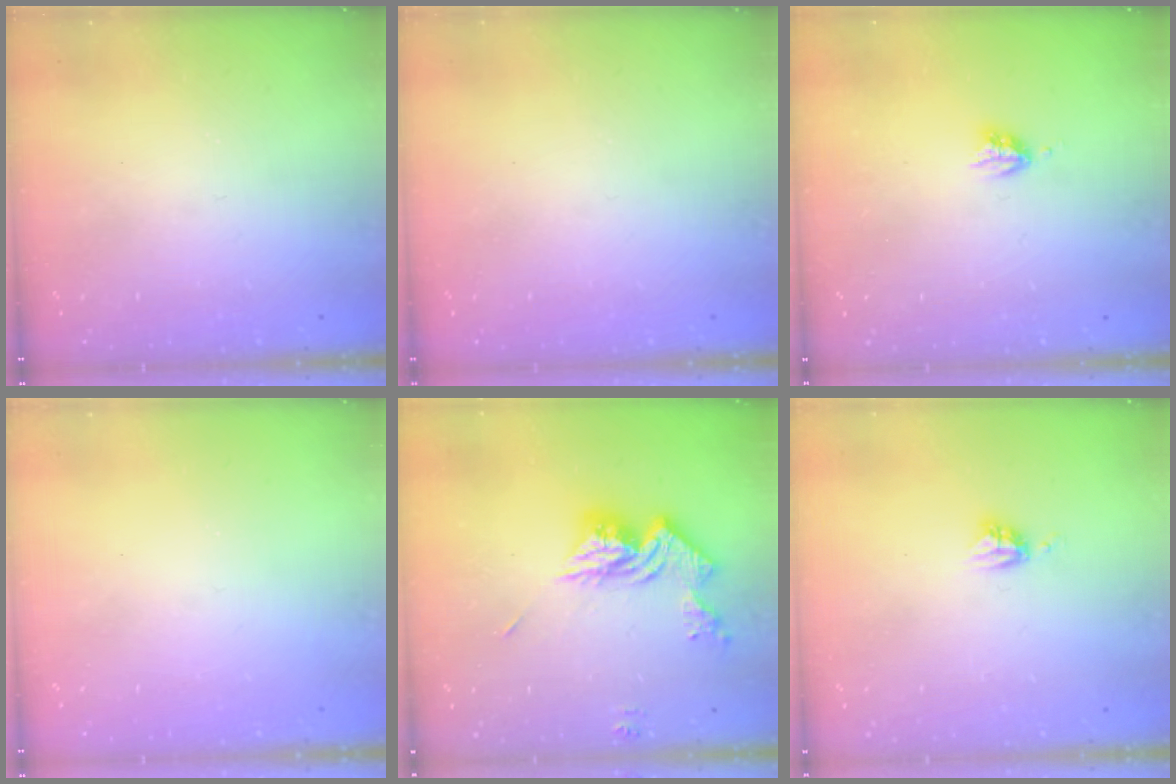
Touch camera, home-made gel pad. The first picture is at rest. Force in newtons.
{"total": 0.0}
{"total": 3.6, "press": 3.6, "slide": 0.5}
{"total": 0.0}
{"total": 13.6, "press": 13.6, "slide": 1.3}
{"total": 3.8, "press": 3.7, "slide": 0.4}